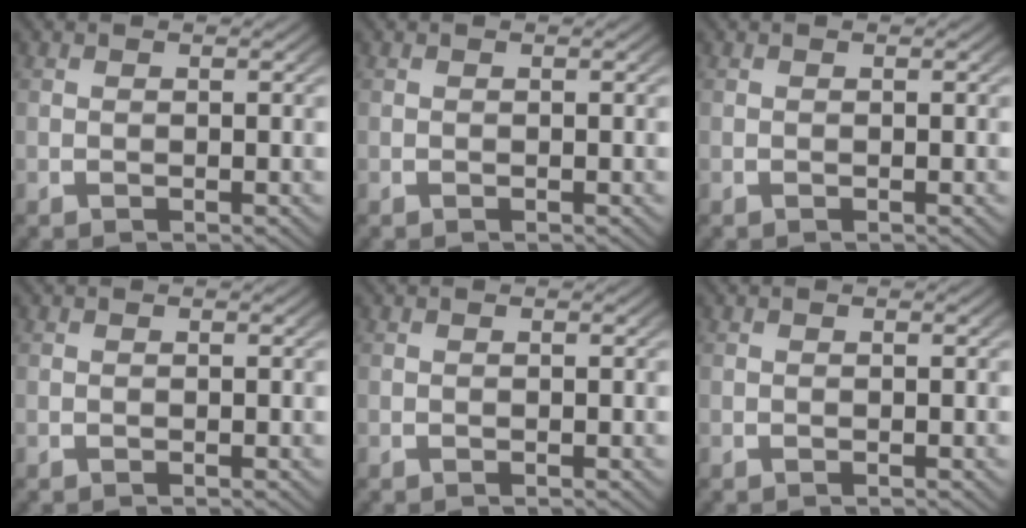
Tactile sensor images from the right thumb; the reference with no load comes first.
{"total": 0.0}
{"total": 0.0}
{"total": 0.0}
{"total": 0.0}
{"total": 0.0}